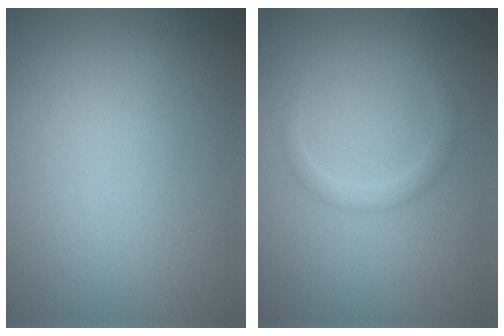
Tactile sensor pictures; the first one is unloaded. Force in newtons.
{"total": 1.3, "press": 1.3, "slide": 0.1}